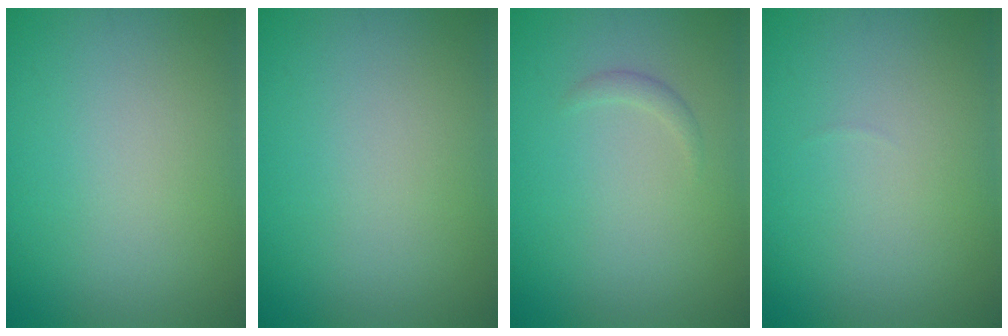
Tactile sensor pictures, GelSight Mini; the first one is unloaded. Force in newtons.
{"total": 0.0}
{"total": 0.8, "press": 0.8, "slide": 0.0}
{"total": 0.0}